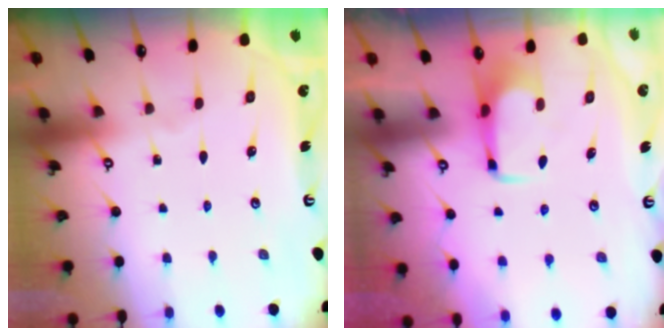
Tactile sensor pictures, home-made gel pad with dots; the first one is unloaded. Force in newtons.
{"total": 1.6, "press": 1.5, "slide": 0.4}